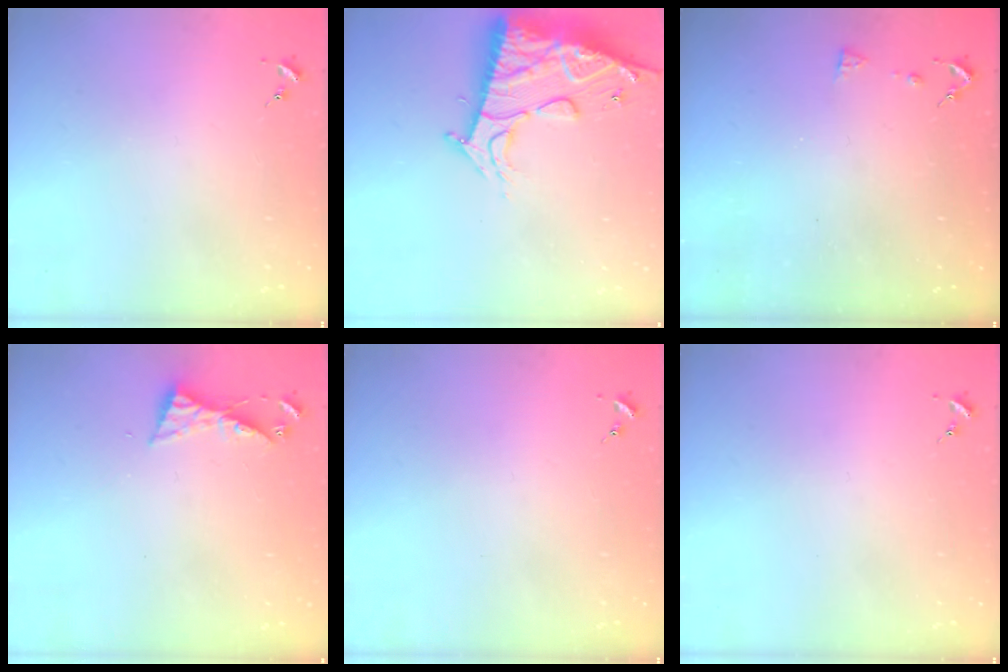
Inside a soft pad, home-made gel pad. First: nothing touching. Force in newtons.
{"total": 18.9, "press": 18.8, "slide": 1.8}
{"total": 5.4, "press": 5.4, "slide": 0.8}
{"total": 5.2, "press": 5.2, "slide": 0.4}
{"total": 0.0}
{"total": 0.0}